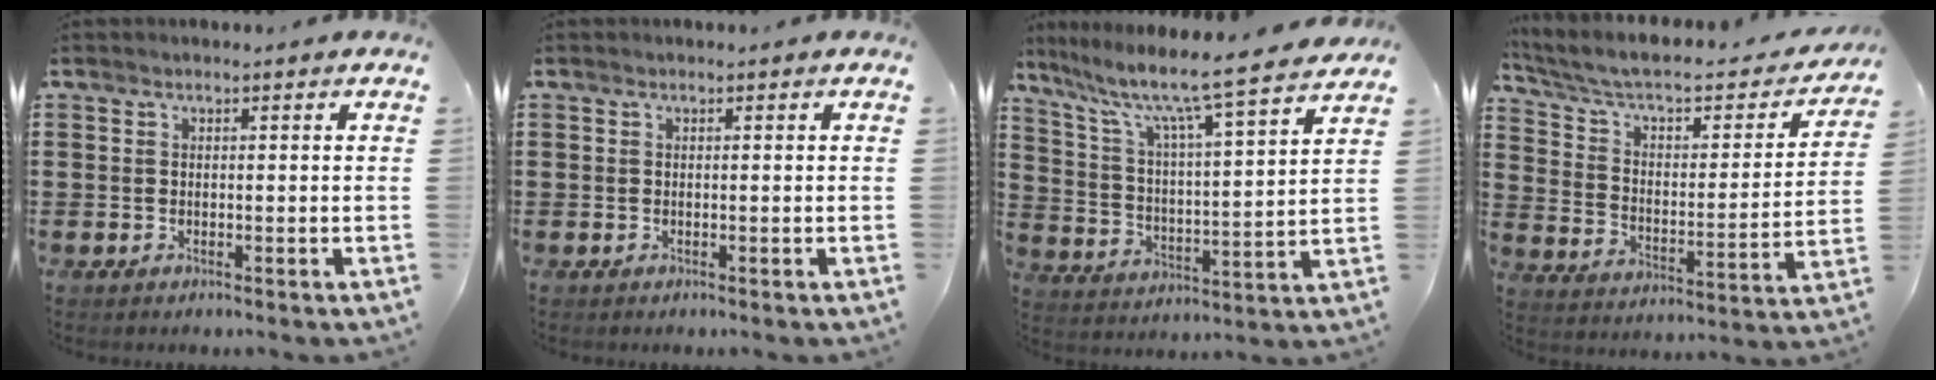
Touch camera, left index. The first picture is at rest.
{"total": 0.0}
{"total": 8.6, "force": [7.2, -0.3, 4.7], "torque": [-0.114, -0.060, 0.108]}
{"total": 5.9, "force": [4.4, 2.0, 3.4], "torque": [-0.088, -0.037, 0.069]}